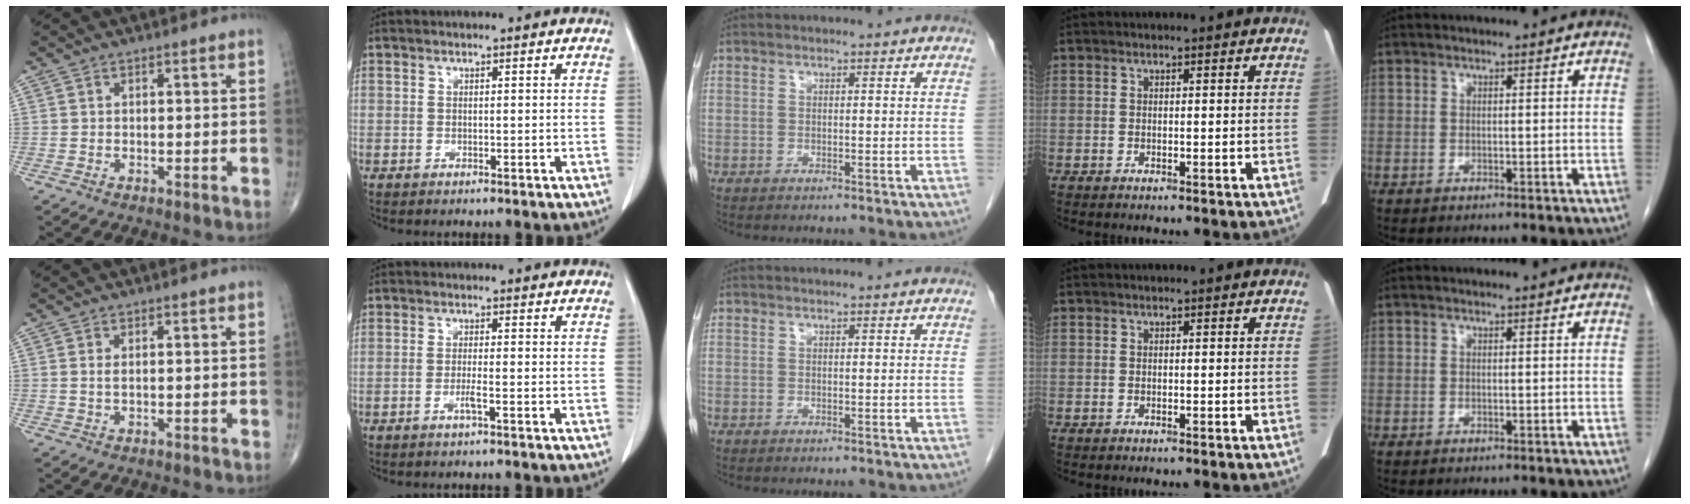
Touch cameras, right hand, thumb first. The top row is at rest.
{"thumb": {"total": 1.0, "force": [0.2, 0.4, 0.9], "torque": [-0.022, -0.001, 0.006]}, "index": {"total": 1.7, "force": [-0.8, -0.3, 1.4], "torque": [-0.029, -0.001, -0.016]}}